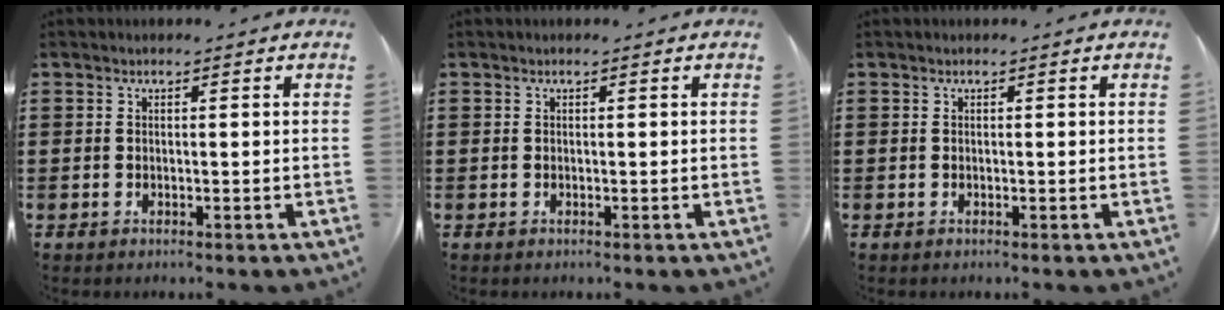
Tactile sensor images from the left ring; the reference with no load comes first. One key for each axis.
{"total": 0.0}
{"total": 0.0}